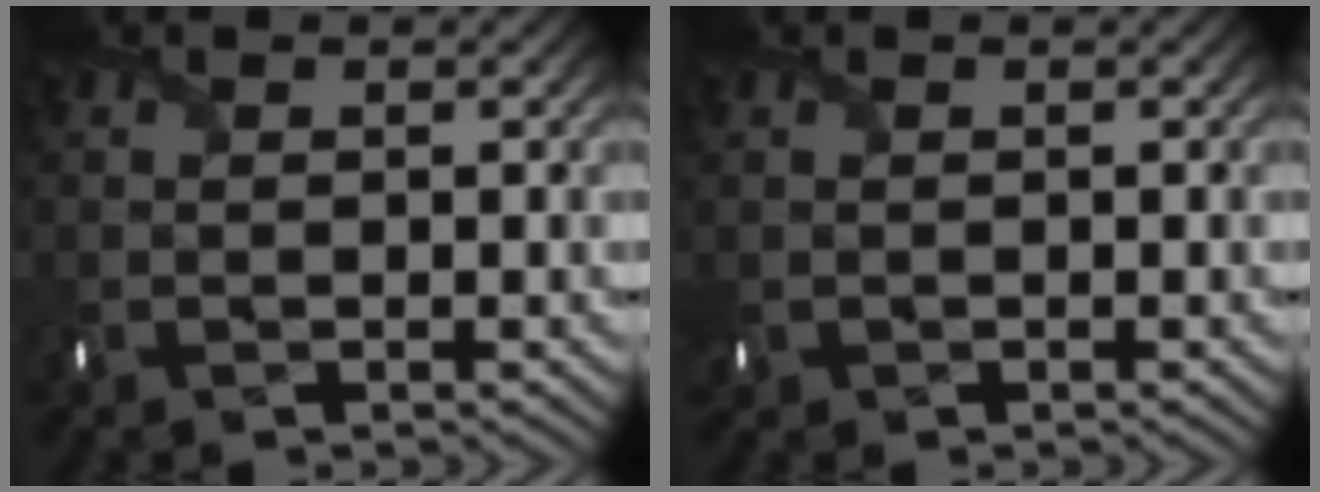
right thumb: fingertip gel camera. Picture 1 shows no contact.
{"total": 0.7, "force": [0.1, 0.6, 0.3], "torque": [-0.012, 0.000, 0.001]}